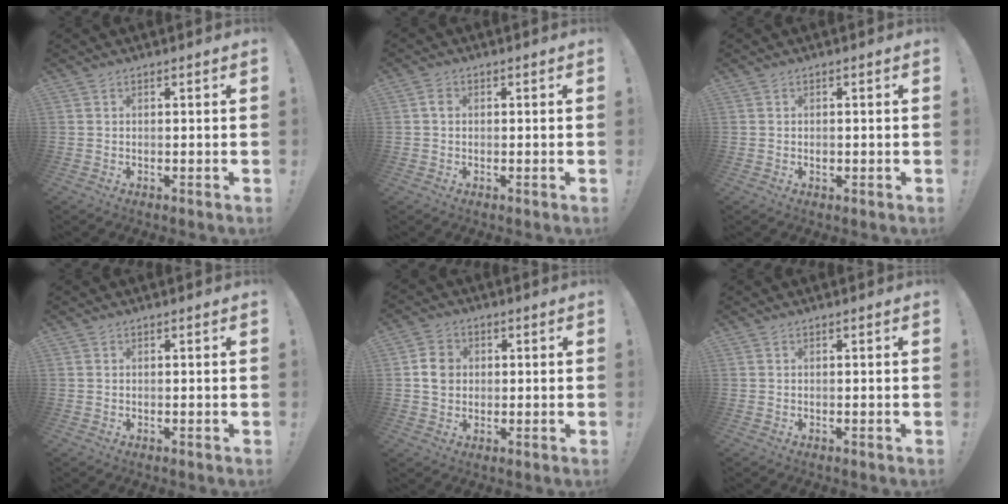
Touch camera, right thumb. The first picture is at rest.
{"total": 2.0, "force": [-0.1, 1.7, 1.0], "torque": [-0.013, 0.005, -0.004]}
{"total": 0.9, "force": [-0.3, 0.7, 0.4], "torque": [-0.005, 0.000, -0.006]}
{"total": 0.0}
{"total": 6.4, "force": [0.7, 5.6, 3.0], "torque": [-0.038, 0.007, 0.015]}
{"total": 0.0}